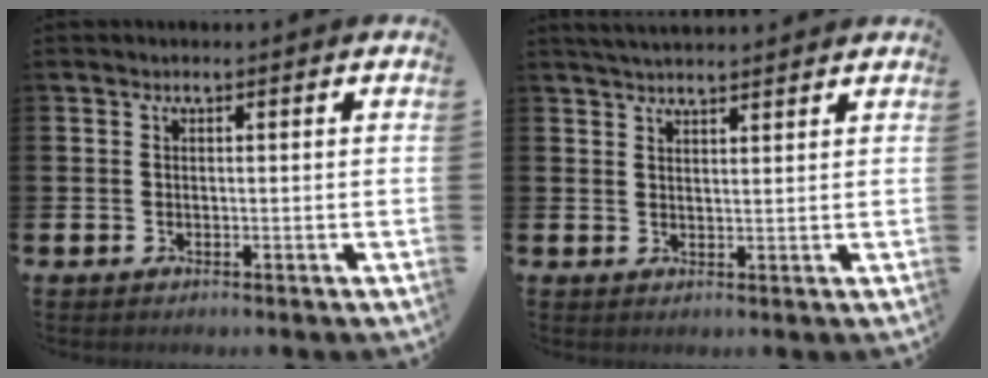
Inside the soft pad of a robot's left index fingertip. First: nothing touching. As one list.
[{"total": 3.1, "force": [3.0, 0.3, 0.4], "torque": [-0.009, -0.012, 0.055]}]